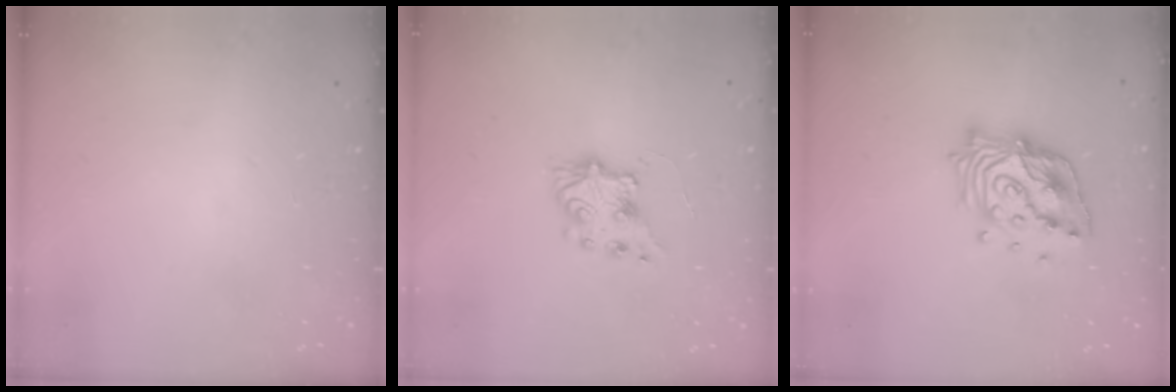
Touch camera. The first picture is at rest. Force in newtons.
{"total": 7.8, "press": 7.8, "slide": 0.3}
{"total": 17.5, "press": 17.2, "slide": 2.8}